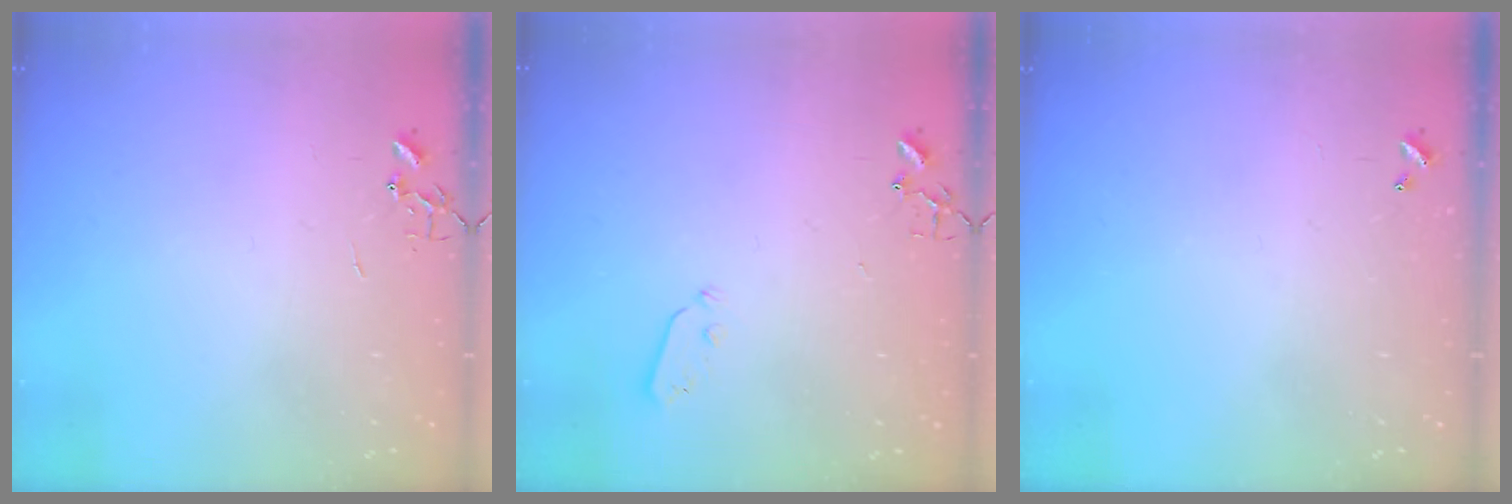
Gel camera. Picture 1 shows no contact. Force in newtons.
{"total": 3.0, "press": 3.0, "slide": 0.4}
{"total": 0.0}